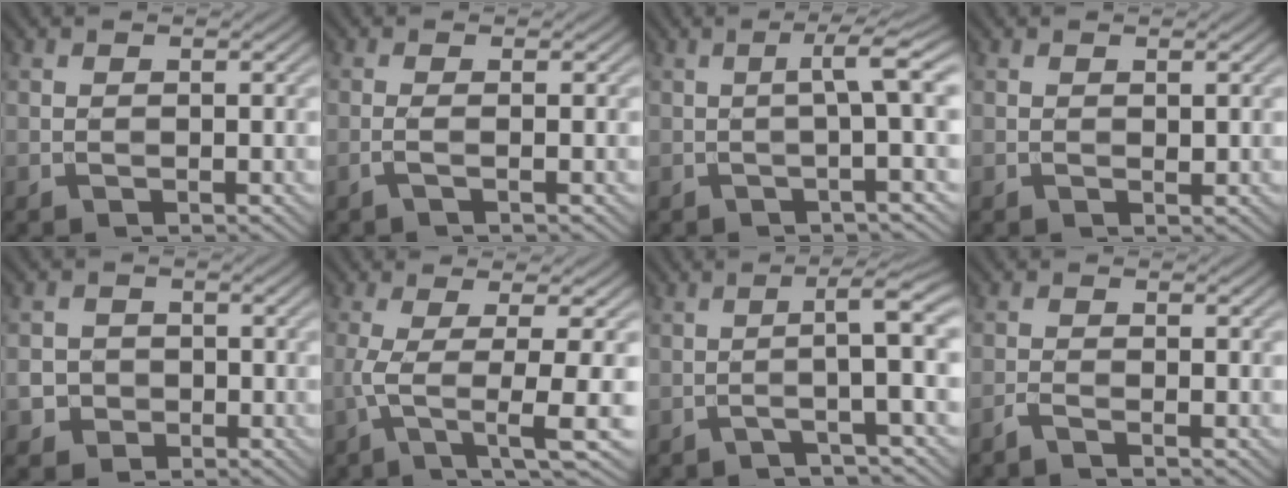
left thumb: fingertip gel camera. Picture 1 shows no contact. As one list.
[{"total": 1.4, "force": [-0.3, 0.1, 1.4], "torque": [-0.026, 0.005, -0.015]}, {"total": 5.1, "force": [0.1, 0.2, 5.1], "torque": [-0.087, 0.014, -0.008]}, {"total": 0.6, "force": [0.2, 0.2, 0.5], "torque": [-0.006, -0.002, 0.002]}, {"total": 3.4, "force": [-1.0, 3.2, 0.7], "torque": [-0.009, 0.000, -0.031]}, {"total": 7.0, "force": [-1.0, 1.1, 6.8], "torque": [-0.120, -0.004, -0.023]}, {"total": 4.8, "force": [-1.0, 0.0, 4.7], "torque": [-0.071, 0.017, -0.039]}, {"total": 1.5, "force": [-1.2, 0.1, 1.0], "torque": [-0.016, 0.000, -0.035]}]